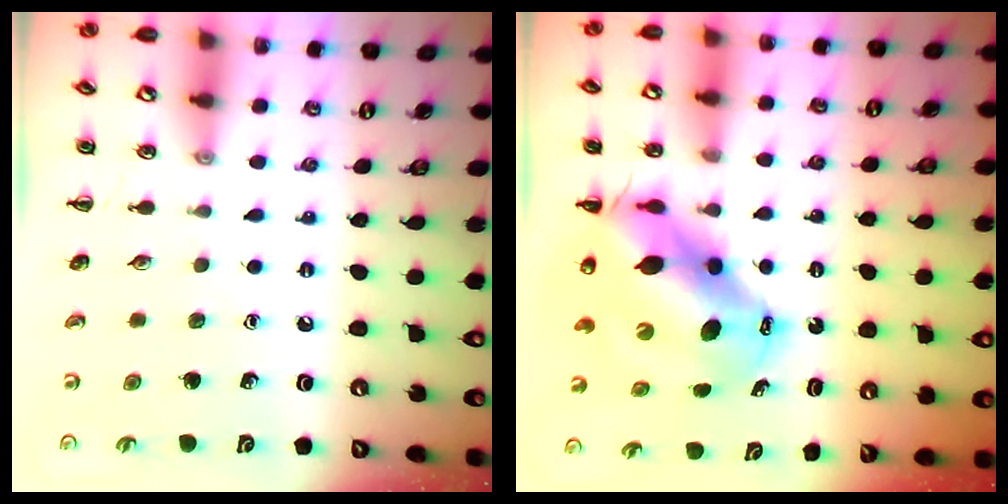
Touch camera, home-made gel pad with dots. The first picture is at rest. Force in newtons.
{"total": 14.1, "press": 13.6, "slide": 3.5}